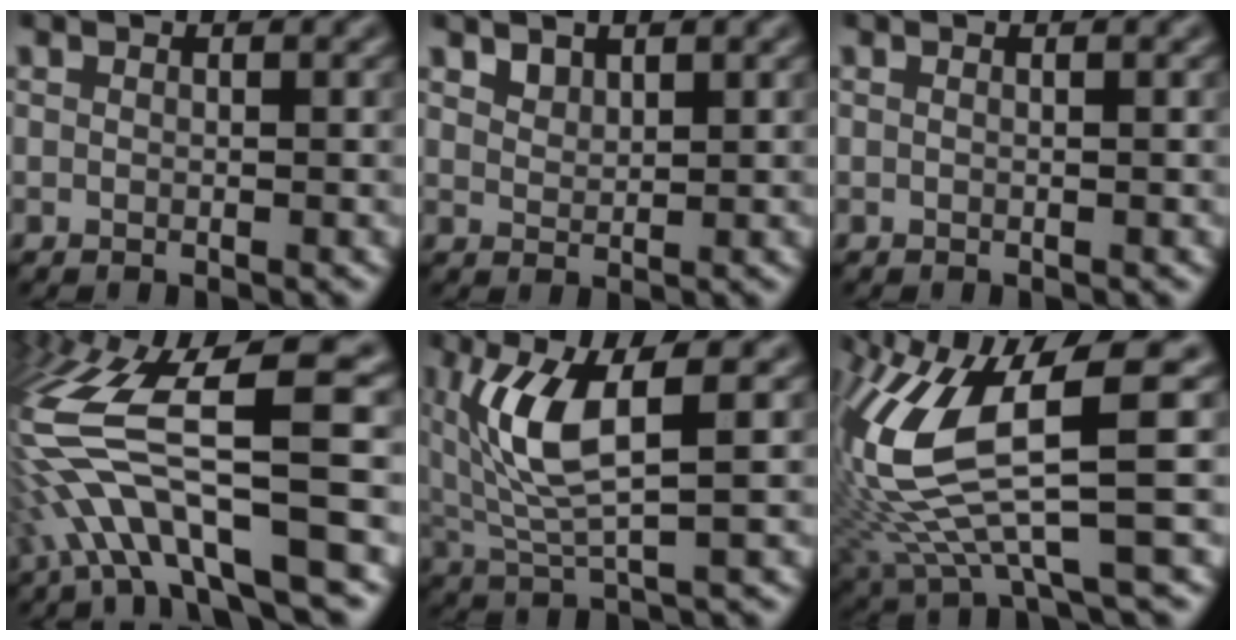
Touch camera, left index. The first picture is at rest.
{"total": 1.4, "force": [1.2, 0.5, 0.4], "torque": [-0.011, -0.001, 0.027]}
{"total": 0.6, "force": [0.2, 0.2, 0.6], "torque": [-0.006, 0.001, -0.004]}
{"total": 11.6, "force": [-2.2, 2.8, 11.1], "torque": [-0.223, 0.016, -0.030]}
{"total": 6.9, "force": [2.0, 2.0, 6.3], "torque": [-0.140, -0.006, 0.043]}
{"total": 11.4, "force": [1.3, 3.0, 10.9], "torque": [-0.241, -0.009, 0.033]}